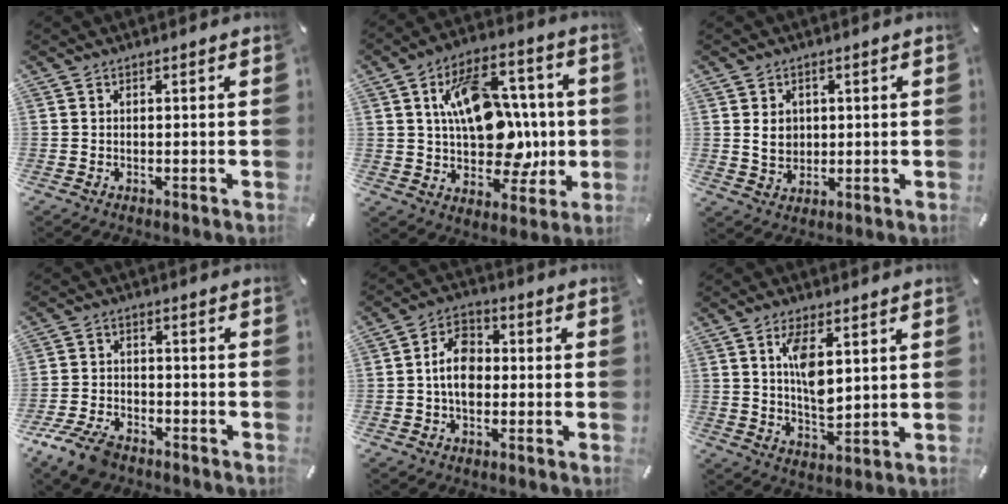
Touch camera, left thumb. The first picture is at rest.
{"total": 19.1, "force": [1.9, 13.3, 13.6], "torque": [-0.211, 0.001, 0.040]}
{"total": 4.8, "force": [0.8, 4.3, 2.0], "torque": [-0.038, -0.001, 0.010]}
{"total": 8.0, "force": [-5.8, 4.1, 3.8], "torque": [-0.088, 0.022, -0.111]}
{"total": 8.3, "force": [-0.7, 5.8, 6.0], "torque": [-0.105, 0.010, -0.015]}
{"total": 8.2, "force": [3.2, 3.7, 6.6], "torque": [-0.128, -0.014, 0.048]}